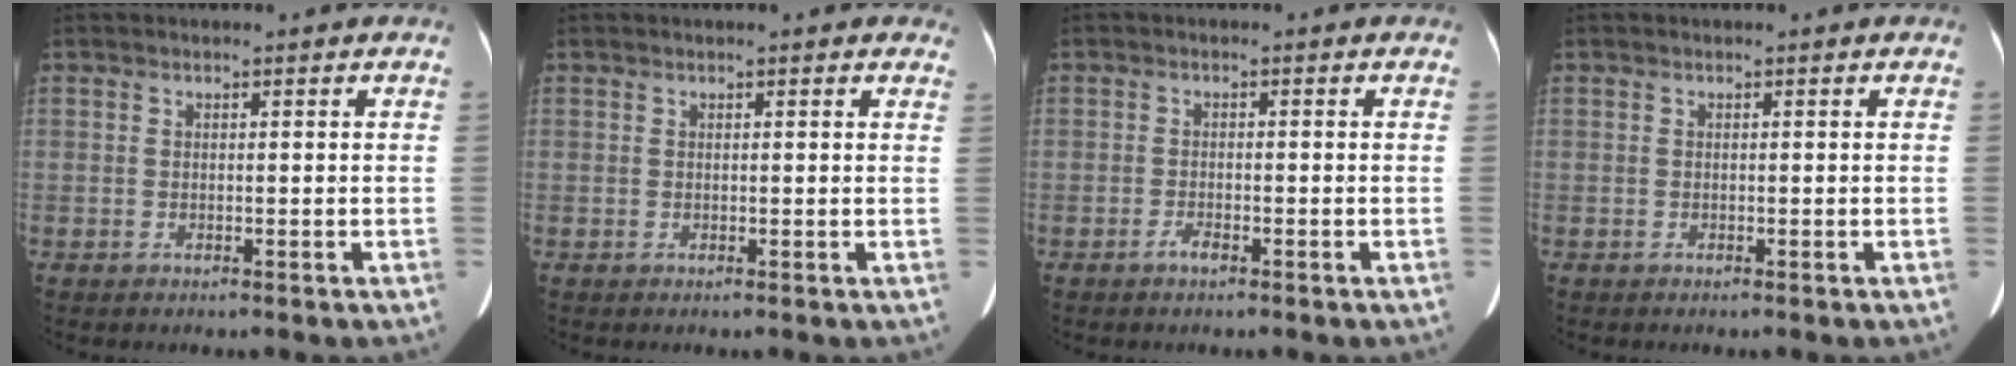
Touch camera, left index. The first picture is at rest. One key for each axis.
{"total": 3.2, "fx": 2.5, "fy": 0.9, "fz": 1.8, "tx": -0.010, "ty": 0.013, "tz": 0.019}
{"total": 1.4, "fx": -1.0, "fy": 0.3, "fz": 0.9, "tx": -0.020, "ty": -0.001, "tz": -0.017}
{"total": 0.0}